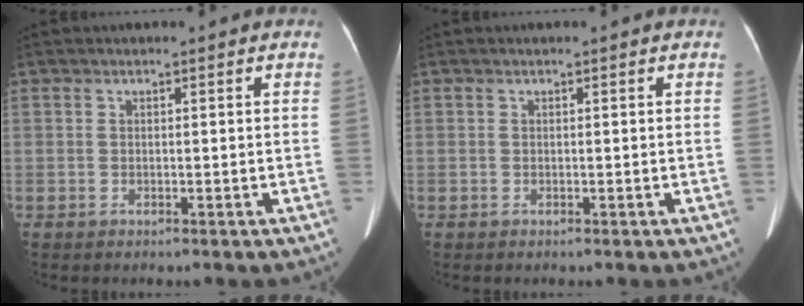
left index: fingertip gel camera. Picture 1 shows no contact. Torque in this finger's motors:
{"motor_torque": [0.00, 0.04, 0.00, 0.00]}